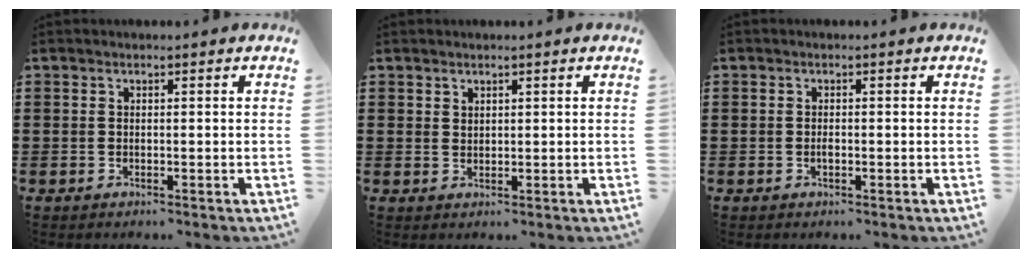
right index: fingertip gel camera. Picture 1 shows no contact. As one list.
[{"total": 1.2, "force": [1.1, 0.6, 0.0], "torque": [-0.001, 0.001, 0.022]}, {"total": 0.9, "force": [-0.3, 0.3, 0.8], "torque": [-0.016, -0.006, -0.004]}]